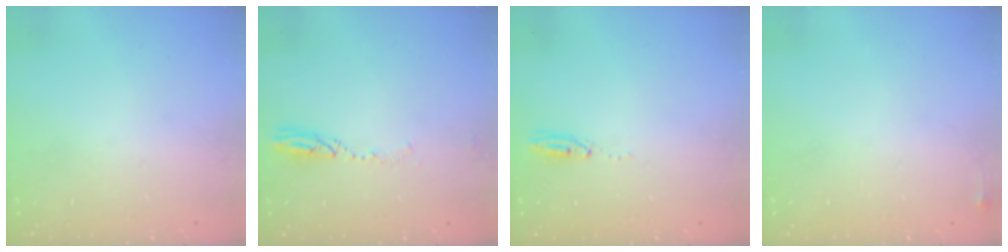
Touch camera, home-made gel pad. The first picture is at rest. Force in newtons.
{"total": 3.9, "press": 3.8, "slide": 0.5}
{"total": 4.0, "press": 3.8, "slide": 1.2}
{"total": 3.4, "press": 3.3, "slide": 0.5}